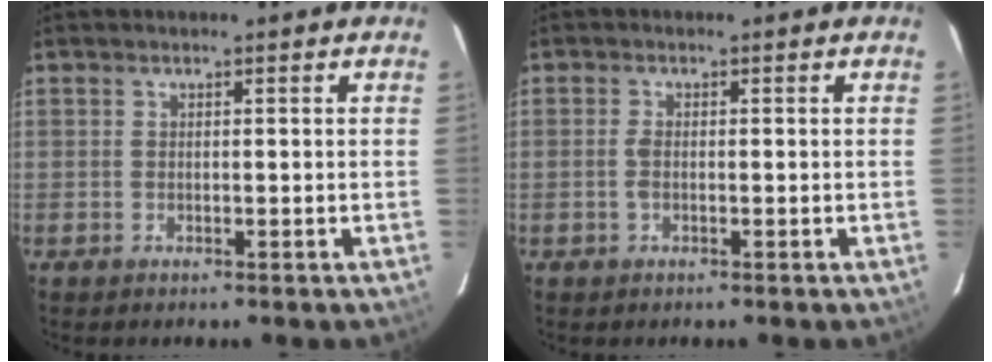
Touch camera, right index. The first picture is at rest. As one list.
[{"total": 1.5, "force": [-0.3, 0.7, 1.3], "torque": [-0.029, 0.001, -0.008]}]